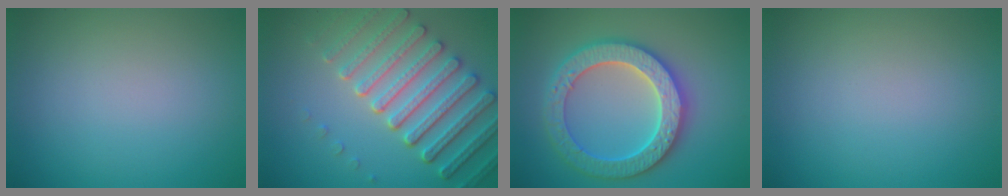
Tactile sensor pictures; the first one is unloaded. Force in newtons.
{"total": 6.9, "press": 5.7, "slide": 3.9}
{"total": 6.5, "press": 6.3, "slide": 1.5}
{"total": 0.0}